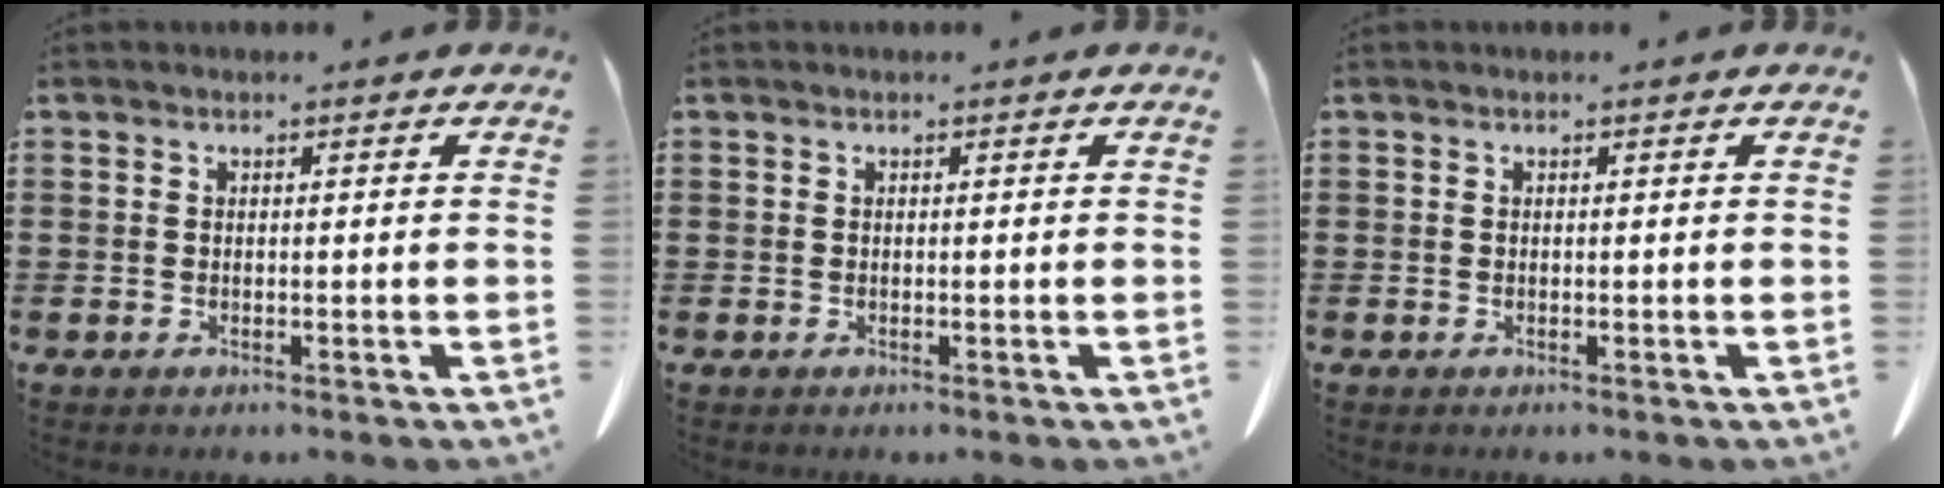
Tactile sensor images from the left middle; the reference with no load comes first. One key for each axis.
{"total": 0.0}
{"total": 0.0}